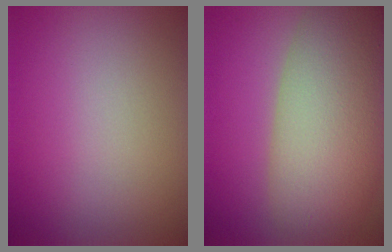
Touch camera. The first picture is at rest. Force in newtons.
{"total": 11.3, "press": 11.3, "slide": 0.7}